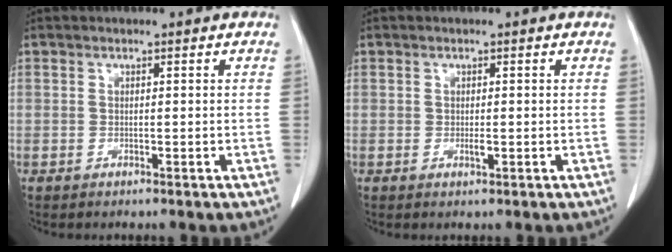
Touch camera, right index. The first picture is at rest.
{"total": 0.8, "force": [-0.2, 0.3, 0.7], "torque": [-0.013, -0.002, -0.002]}